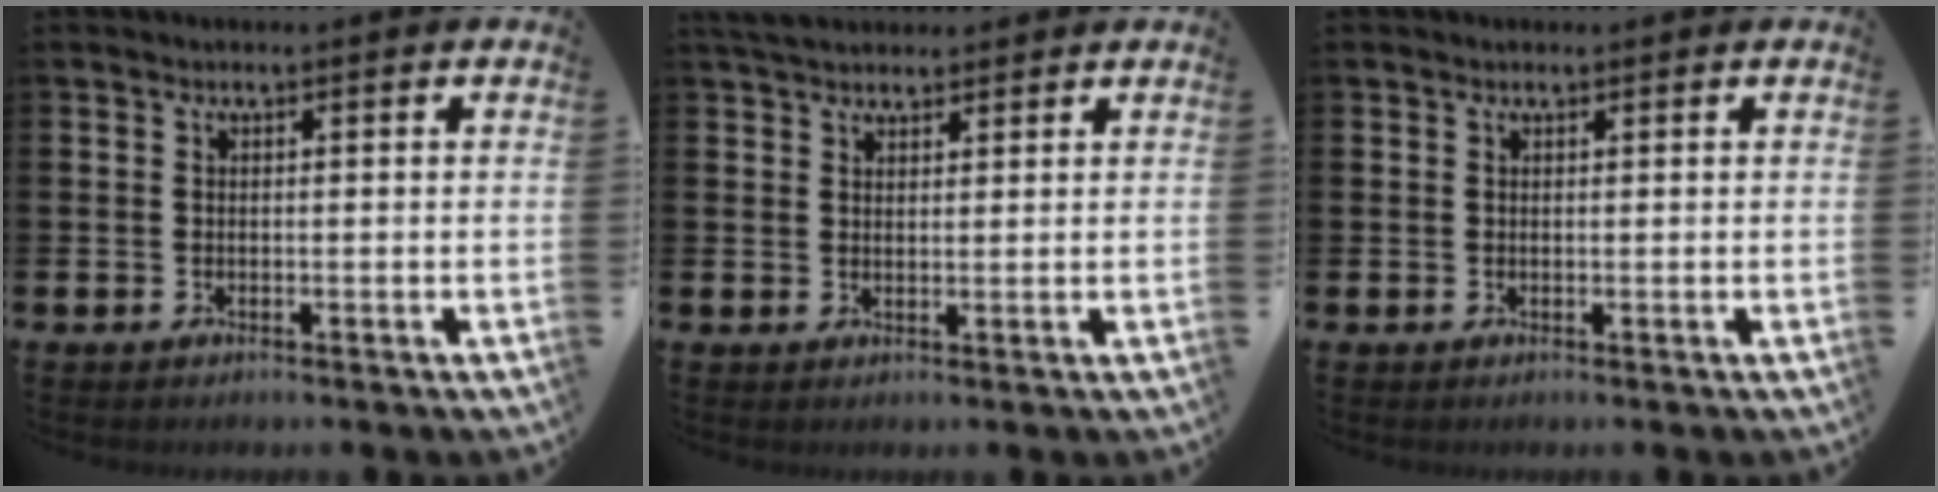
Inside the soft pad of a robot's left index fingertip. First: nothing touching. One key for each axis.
{"total": 3.9, "fx": 3.5, "fy": 1.2, "fz": 1.0, "tx": -0.026, "ty": -0.007, "tz": 0.066}
{"total": 0.6, "fx": 0.5, "fy": 0.1, "fz": 0.2, "tx": 0.007, "ty": -0.003, "tz": 0.007}